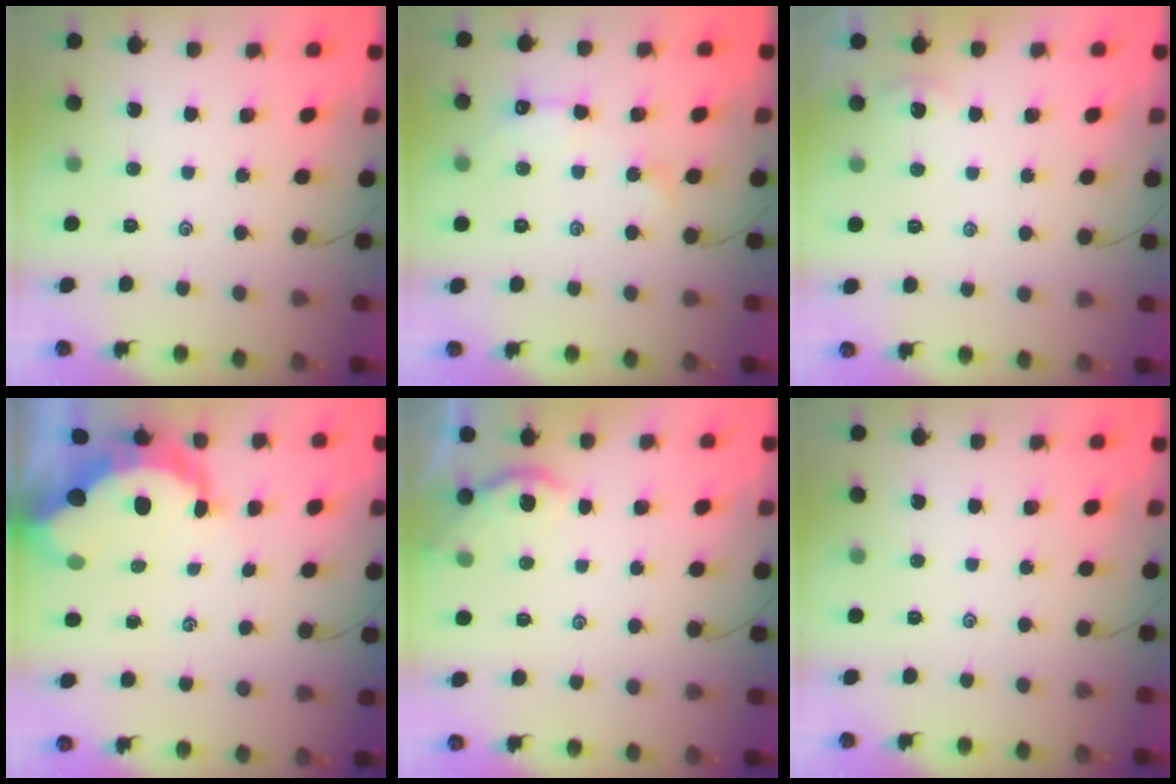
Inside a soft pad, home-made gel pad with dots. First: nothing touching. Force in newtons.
{"total": 4.8, "press": 4.8, "slide": 0.5}
{"total": 0.0}
{"total": 10.1, "press": 10.0, "slide": 1.2}
{"total": 2.2, "press": 2.2, "slide": 0.2}
{"total": 0.0}